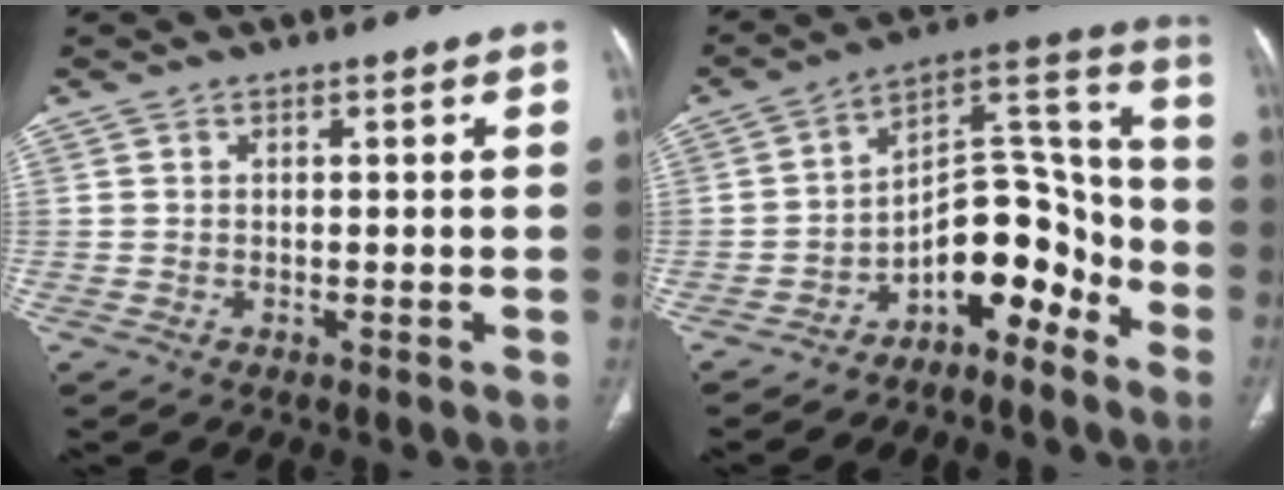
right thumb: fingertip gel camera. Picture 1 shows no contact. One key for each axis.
{"total": 12.6, "fx": -7.6, "fy": 6.9, "fz": 7.2, "tx": -0.056, "ty": 0.120, "tz": -0.127}